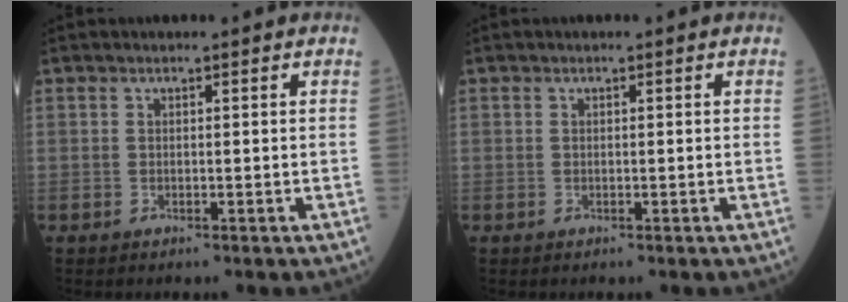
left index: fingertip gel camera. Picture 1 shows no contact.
{"total": 0.0}